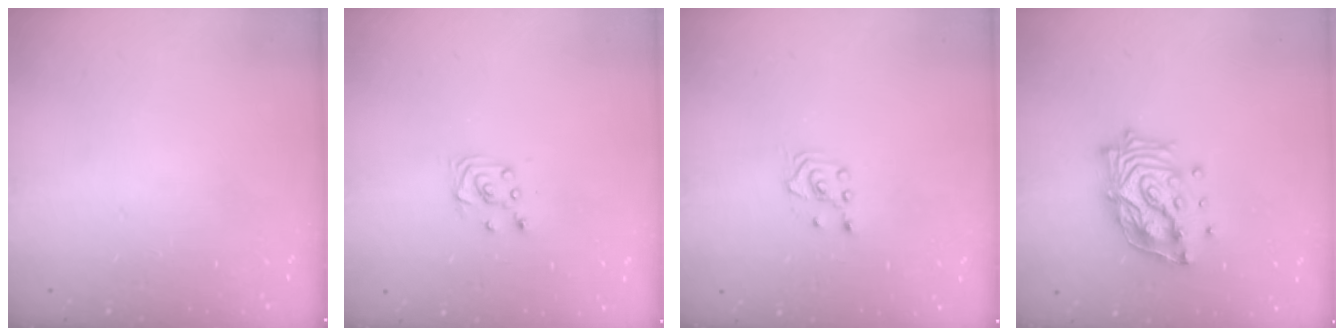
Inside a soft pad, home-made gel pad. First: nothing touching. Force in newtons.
{"total": 3.6, "press": 3.6, "slide": 0.3}
{"total": 2.5, "press": 2.4, "slide": 0.9}
{"total": 14.1, "press": 14.0, "slide": 1.4}